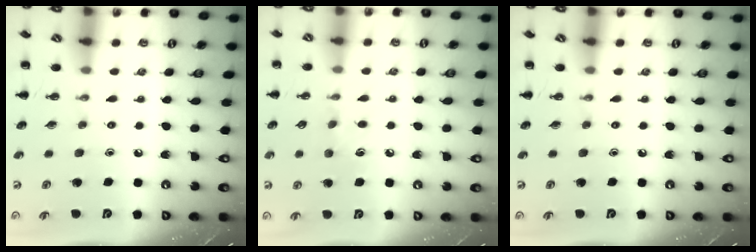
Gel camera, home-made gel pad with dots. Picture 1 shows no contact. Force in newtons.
{"total": 4.8, "press": 4.6, "slide": 1.3}
{"total": 0.0}